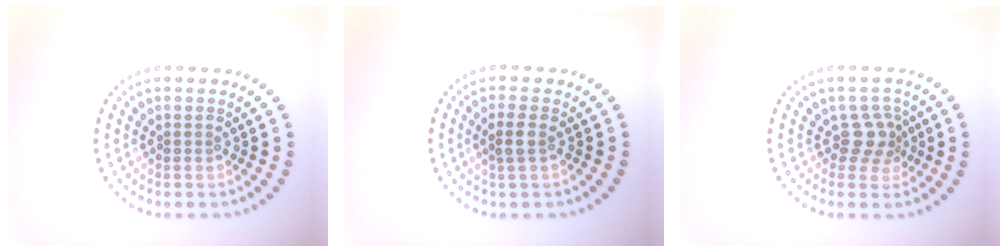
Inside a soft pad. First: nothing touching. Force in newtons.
{"total": 1.5, "press": 1.4, "slide": 0.6}
{"total": 2.5, "press": 1.9, "slide": 1.6}